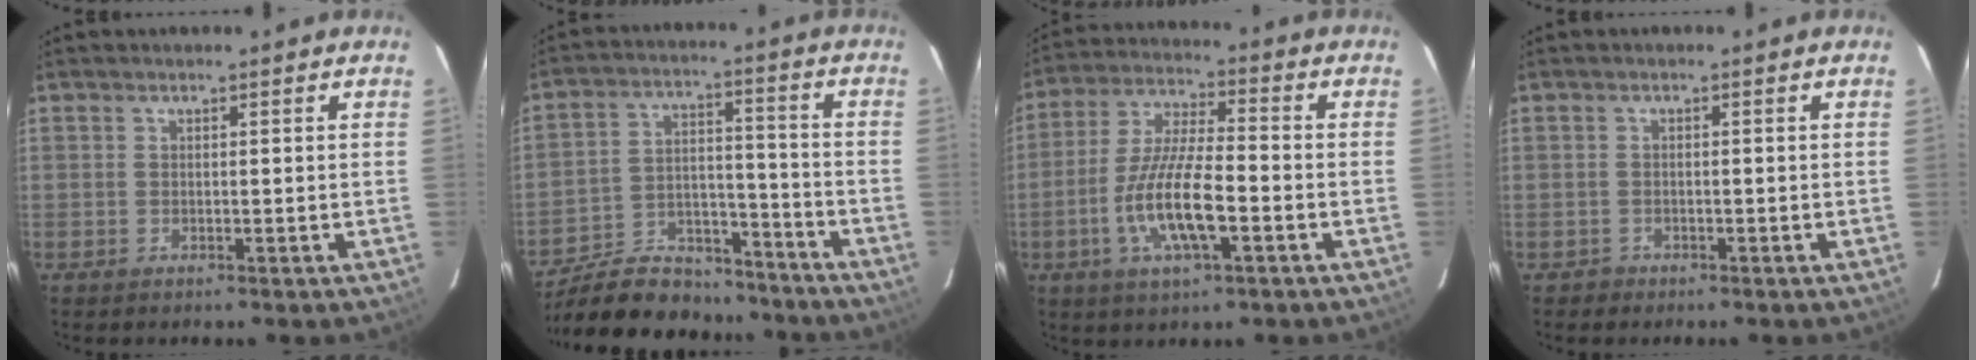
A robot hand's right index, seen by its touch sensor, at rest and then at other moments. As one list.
[{"total": 19.3, "force": [-16.3, 7.6, 6.9], "torque": [-0.149, 0.025, -0.246]}, {"total": 12.8, "force": [-4.3, 3.3, 11.6], "torque": [-0.239, -0.007, -0.080]}, {"total": 1.2, "force": [-0.9, 0.9, 0.0], "torque": [-0.001, 0.004, -0.013]}]